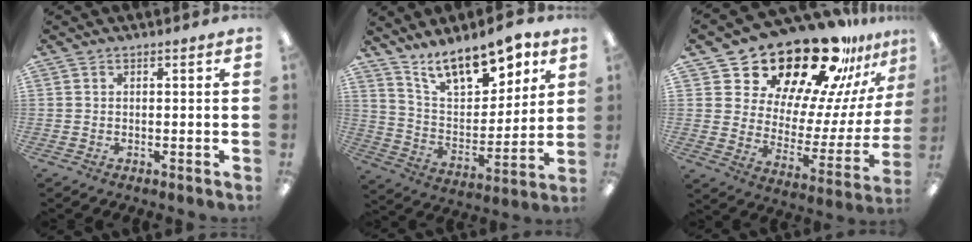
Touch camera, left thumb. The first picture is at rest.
{"total": 15.2, "force": [11.6, 6.1, 7.7], "torque": [-0.128, -0.068, 0.204]}
{"total": 26.0, "force": [21.3, 10.3, 10.7], "torque": [-0.167, -0.161, 0.377]}